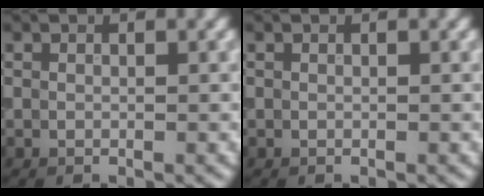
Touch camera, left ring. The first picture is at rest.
{"total": 0.0}